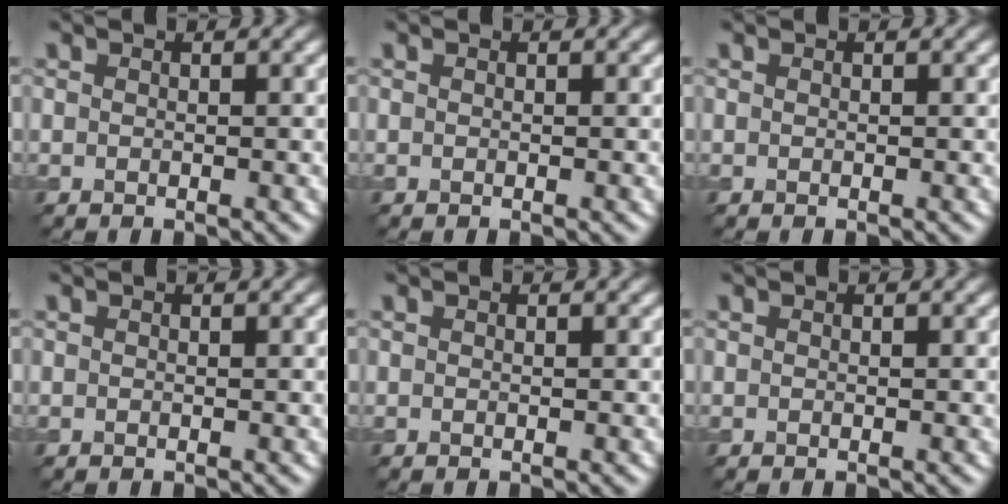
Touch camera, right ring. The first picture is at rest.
{"total": 0.0}
{"total": 0.0}
{"total": 0.0}
{"total": 0.0}
{"total": 0.0}